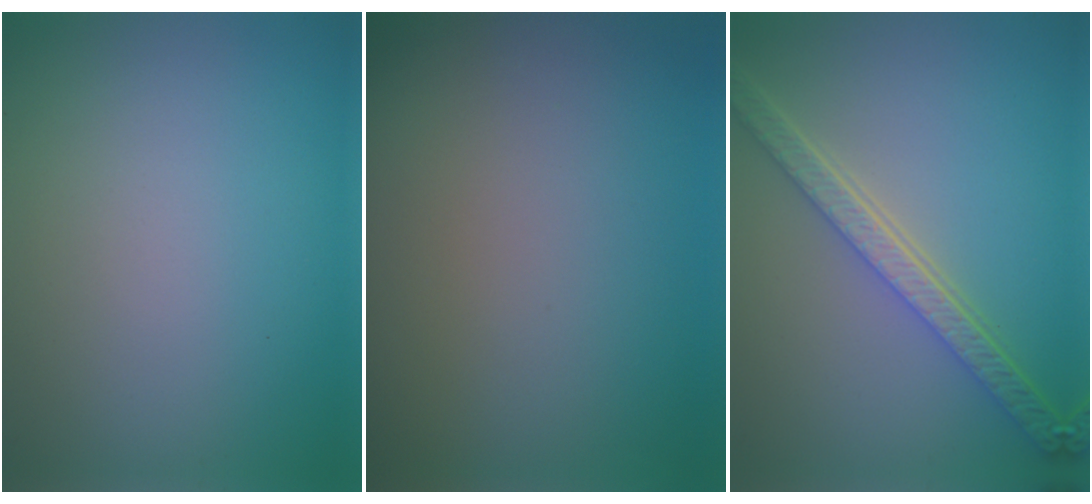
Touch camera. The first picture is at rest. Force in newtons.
{"total": 0.0}
{"total": 5.2, "press": 4.1, "slide": 3.3}